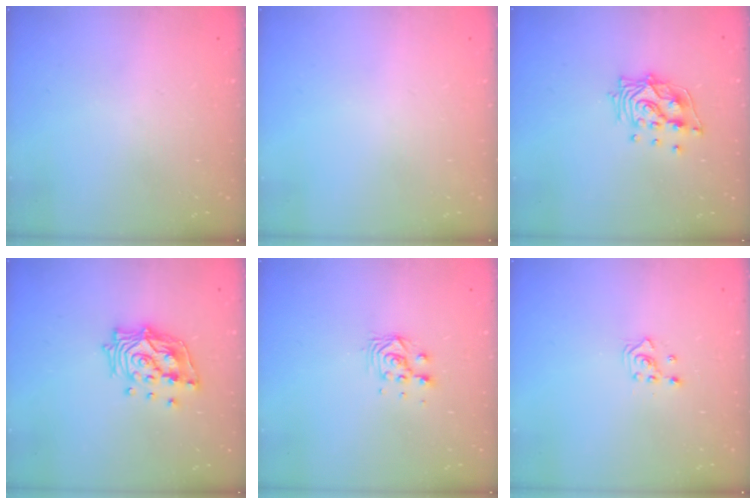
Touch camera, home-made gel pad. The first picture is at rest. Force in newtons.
{"total": 0.0}
{"total": 12.9, "press": 12.8, "slide": 1.2}
{"total": 14.8, "press": 14.7, "slide": 2.0}
{"total": 4.7, "press": 4.6, "slide": 0.6}
{"total": 2.3, "press": 2.3, "slide": 0.3}